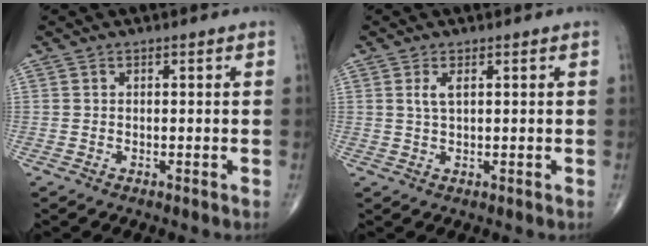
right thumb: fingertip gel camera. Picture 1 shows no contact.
{"total": 2.1, "force": [0.7, 0.7, 1.9], "torque": [-0.043, 0.000, 0.018]}